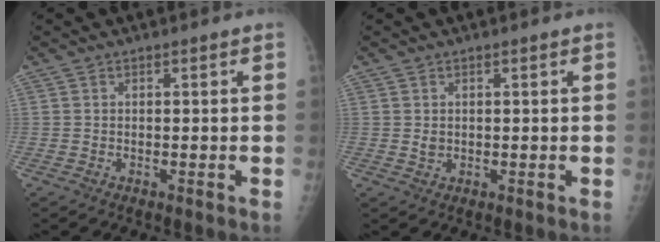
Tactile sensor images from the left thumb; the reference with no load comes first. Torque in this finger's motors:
{"motor_torque": [-0.05, -0.05, 0.09, 0.01, 0.00]}